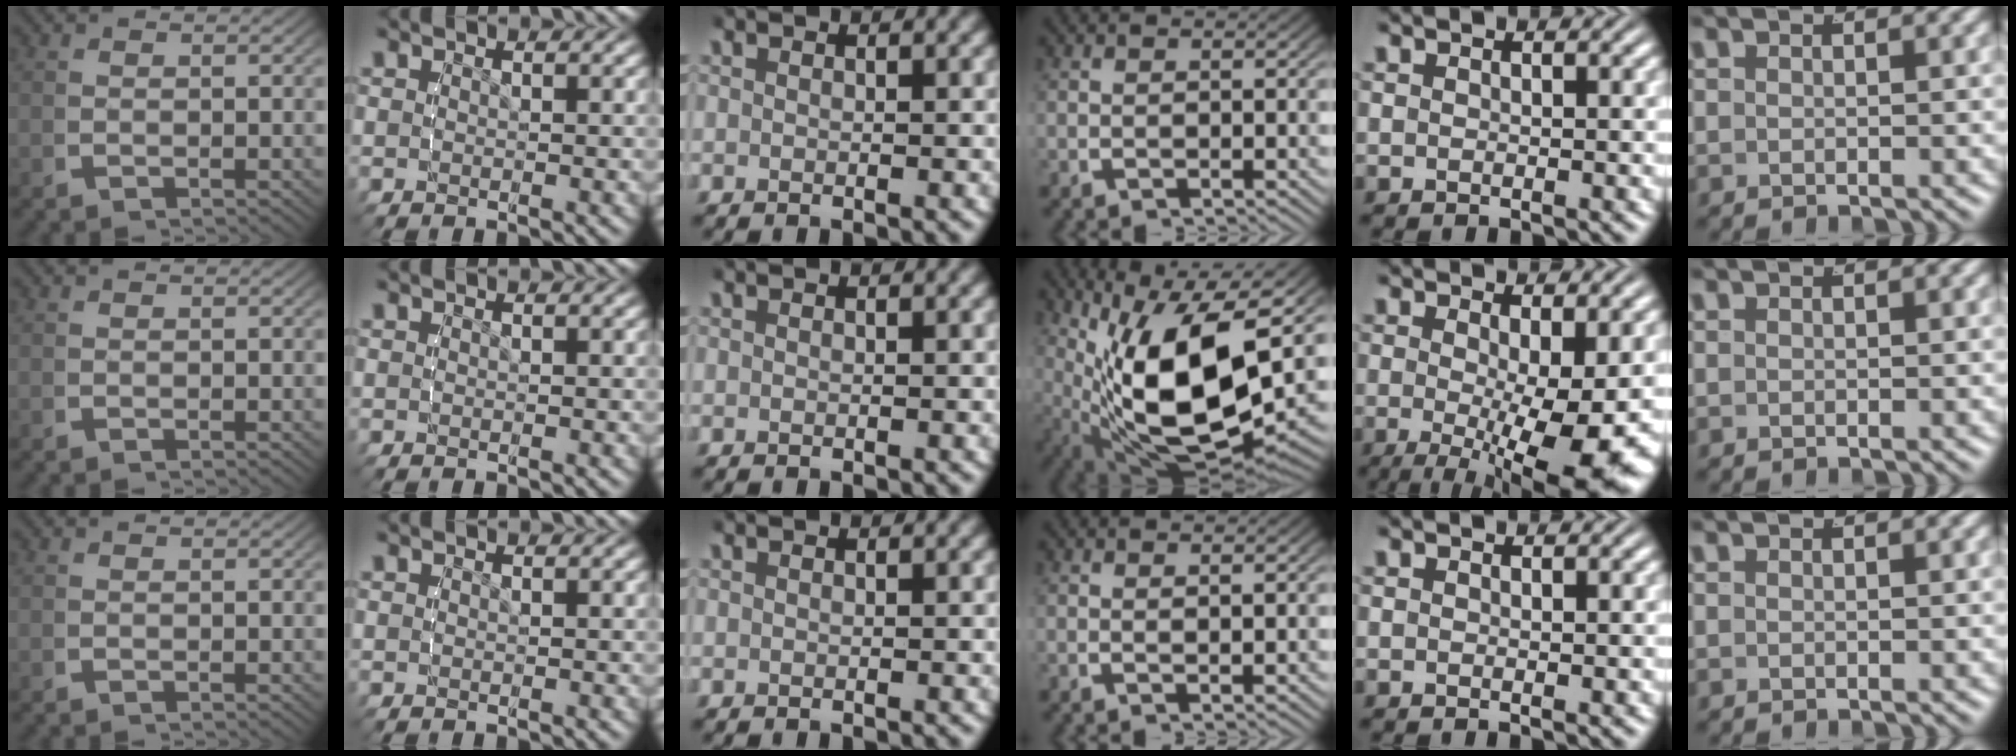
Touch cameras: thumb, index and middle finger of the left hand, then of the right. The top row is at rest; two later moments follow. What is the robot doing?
{"motion": "lift_and_place", "object": "glue stick"}